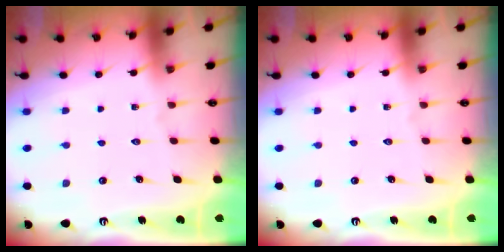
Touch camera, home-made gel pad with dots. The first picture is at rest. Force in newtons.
{"total": 0.0}